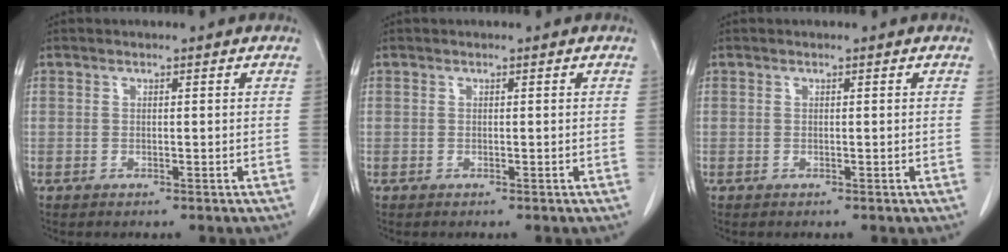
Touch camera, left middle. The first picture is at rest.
{"total": 0.0}
{"total": 0.0}